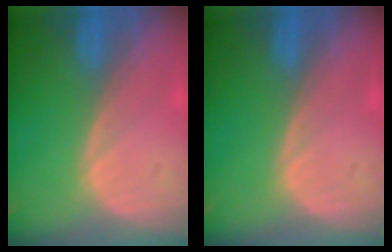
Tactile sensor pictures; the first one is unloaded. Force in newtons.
{"total": 0.0}